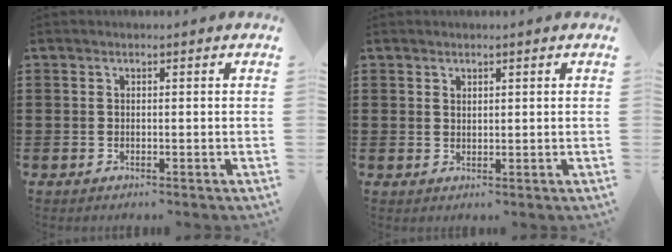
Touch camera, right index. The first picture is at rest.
{"total": 1.0, "force": [0.9, 0.5, 0.1], "torque": [-0.003, 0.002, 0.018]}